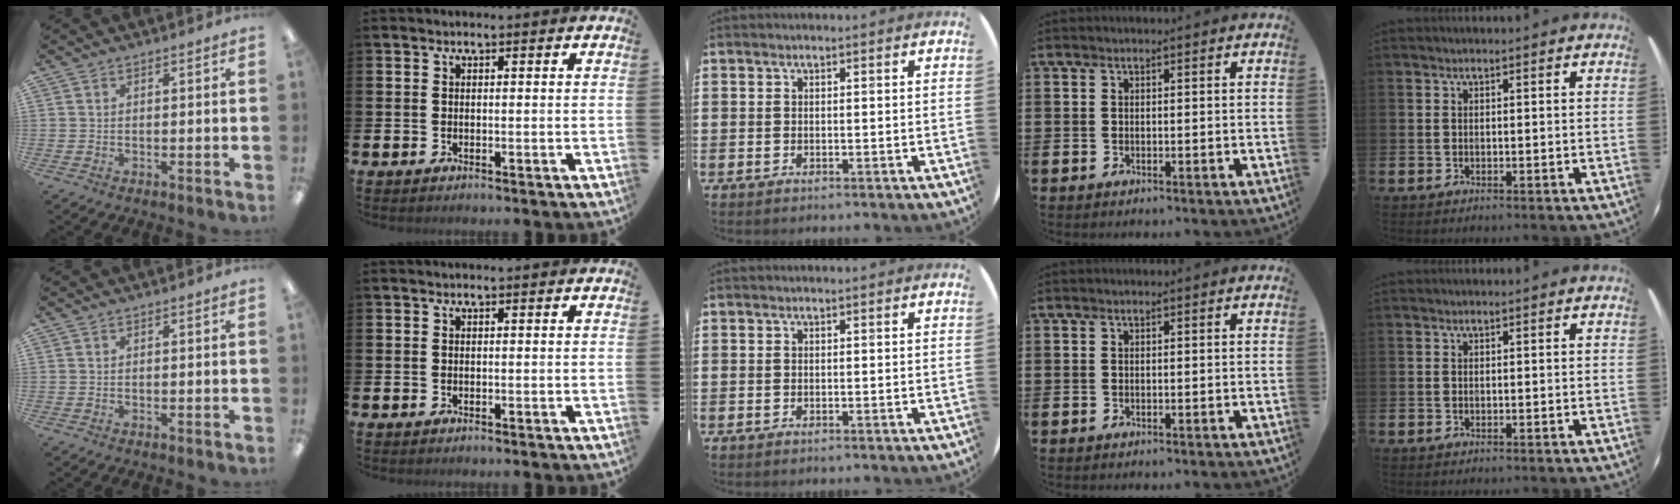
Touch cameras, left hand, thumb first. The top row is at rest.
{}